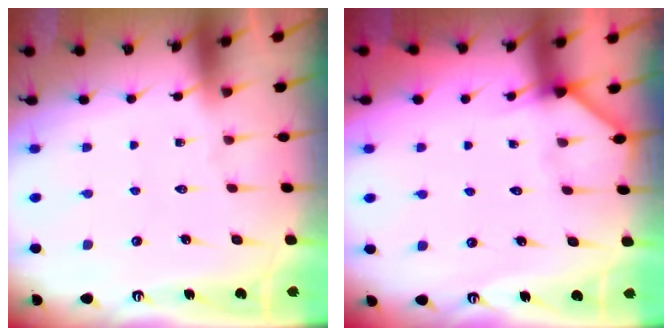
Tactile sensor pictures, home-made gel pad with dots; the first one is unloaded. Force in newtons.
{"total": 3.5, "press": 3.4, "slide": 0.4}